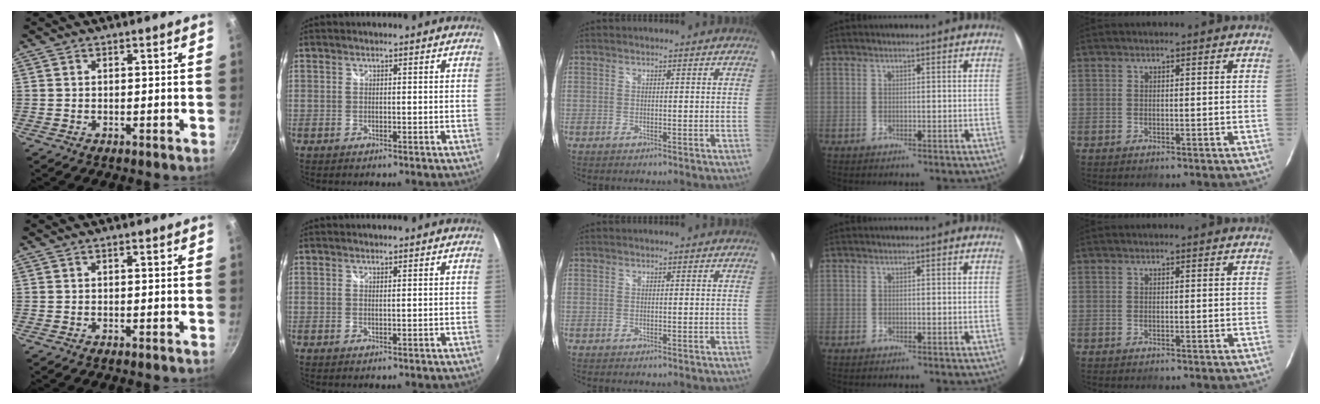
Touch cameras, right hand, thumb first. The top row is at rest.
{"index": {"total": 0.6, "force": [0.3, -0.5, -0.2], "torque": [0.003, -0.003, 0.003]}}